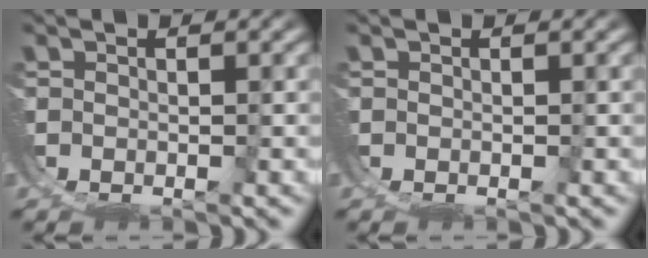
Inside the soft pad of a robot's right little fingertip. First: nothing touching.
{"total": 0.0}